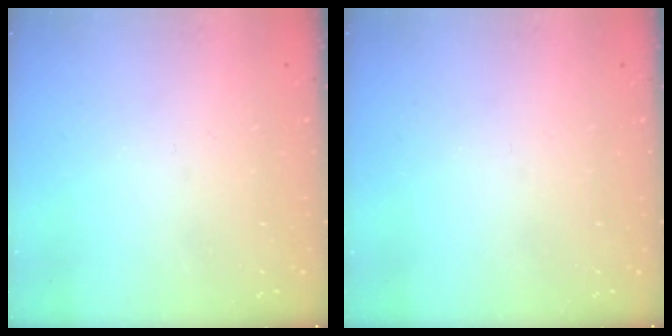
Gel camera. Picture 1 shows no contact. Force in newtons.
{"total": 0.0}